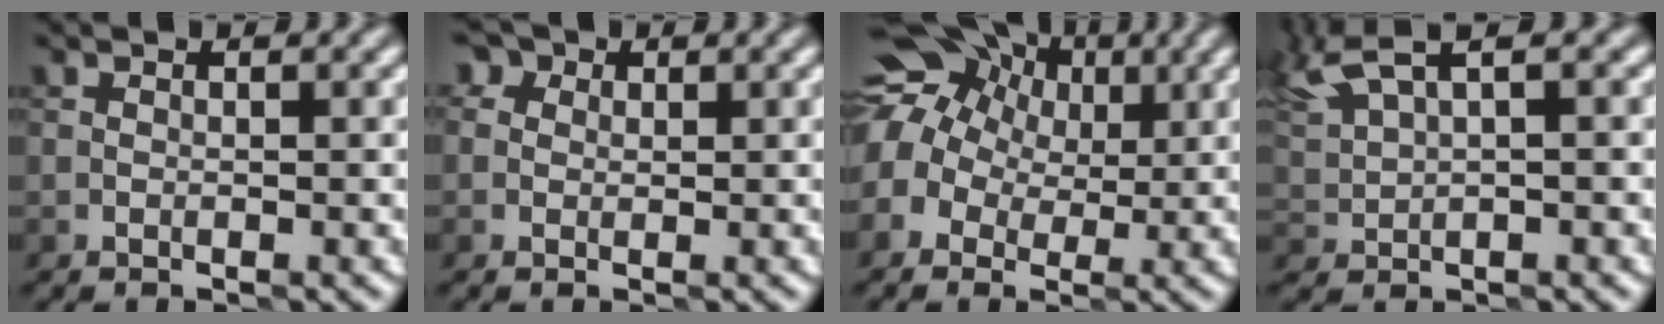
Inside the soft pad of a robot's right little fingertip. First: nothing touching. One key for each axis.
{"total": 3.5, "fx": 1.8, "fy": 2.4, "fz": 1.7, "tx": -0.017, "ty": 0.019, "tz": -0.001}
{"total": 12.3, "fx": 4.5, "fy": 9.6, "fz": 6.2, "tx": -0.131, "ty": 0.051, "tz": 0.043}
{"total": 4.7, "fx": 3.4, "fy": 1.1, "fz": 3.0, "tx": -0.078, "ty": 0.022, "tz": 0.073}